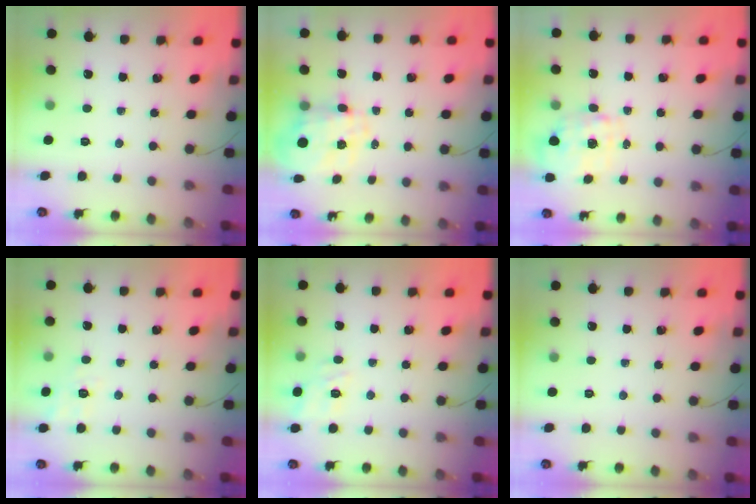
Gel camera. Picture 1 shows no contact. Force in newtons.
{"total": 6.7, "press": 6.6, "slide": 1.5}
{"total": 1.5, "press": 1.5, "slide": 0.5}
{"total": 4.8, "press": 4.4, "slide": 1.9}
{"total": 11.1, "press": 11.1, "slide": 0.9}
{"total": 0.0}